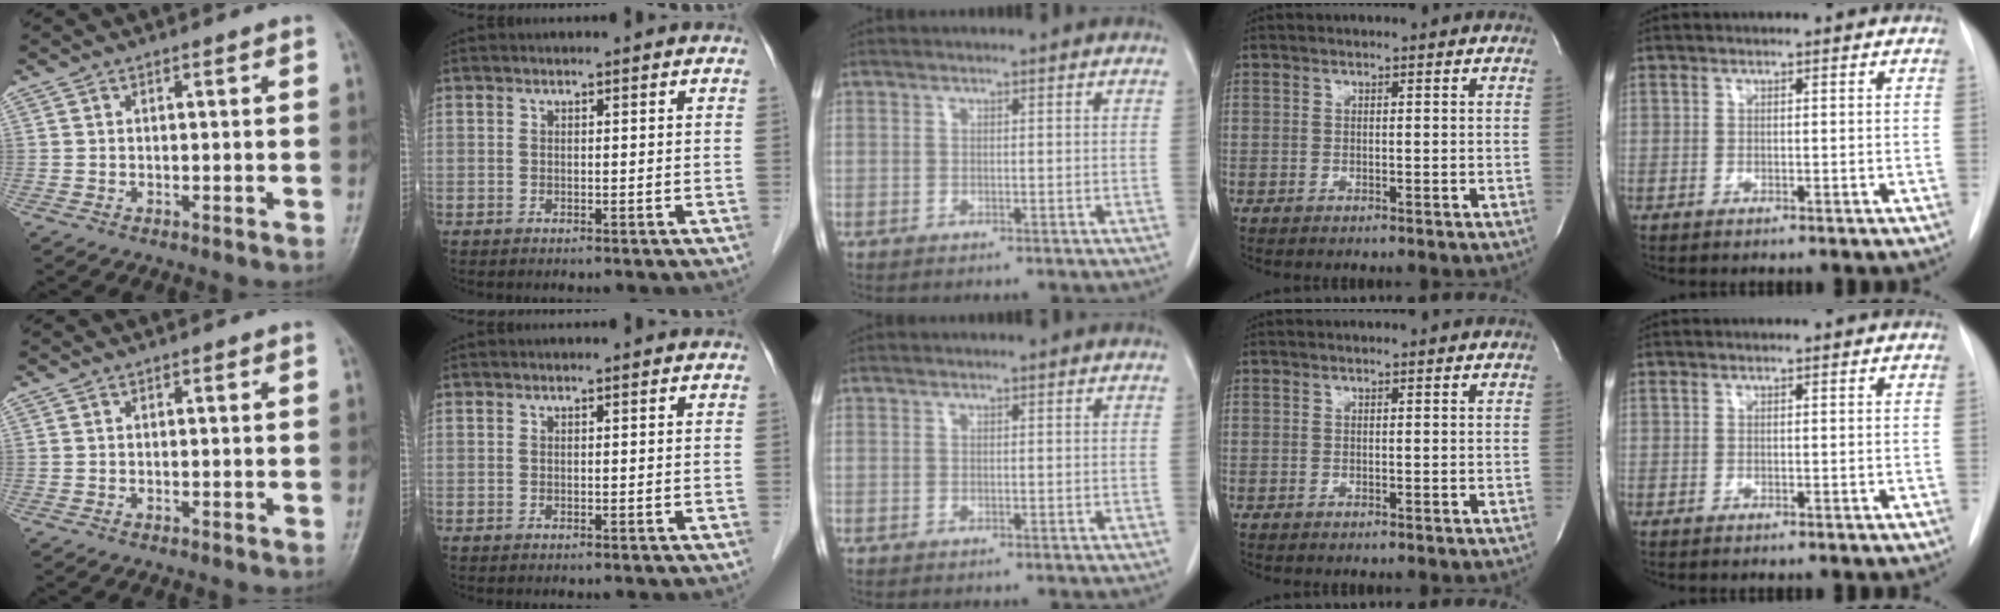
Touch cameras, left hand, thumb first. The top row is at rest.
{}